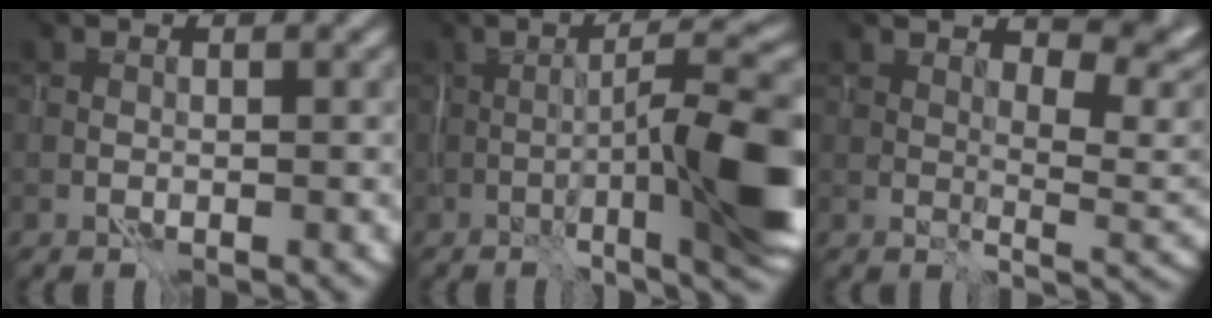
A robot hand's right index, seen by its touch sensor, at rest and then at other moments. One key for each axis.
{"total": 9.4, "fx": -4.3, "fy": 0.1, "fz": 8.4, "tx": -0.110, "ty": 0.001, "tz": -0.047}
{"total": 5.7, "fx": 2.9, "fy": 2.6, "fz": 4.1, "tx": -0.050, "ty": -0.005, "tz": 0.065}